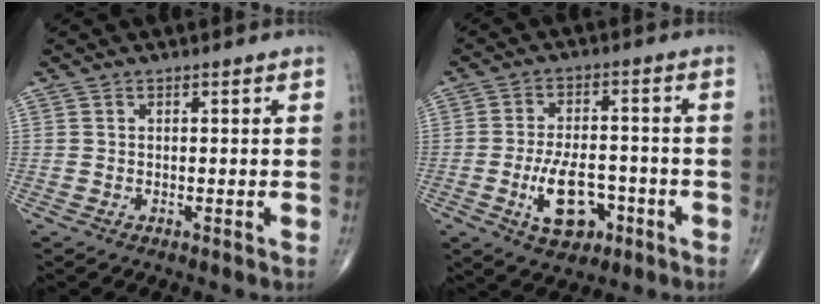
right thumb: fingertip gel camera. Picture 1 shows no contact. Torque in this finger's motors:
{"motor_torque": [0.17, 0.28, 0.70, -0.32, 0.23]}